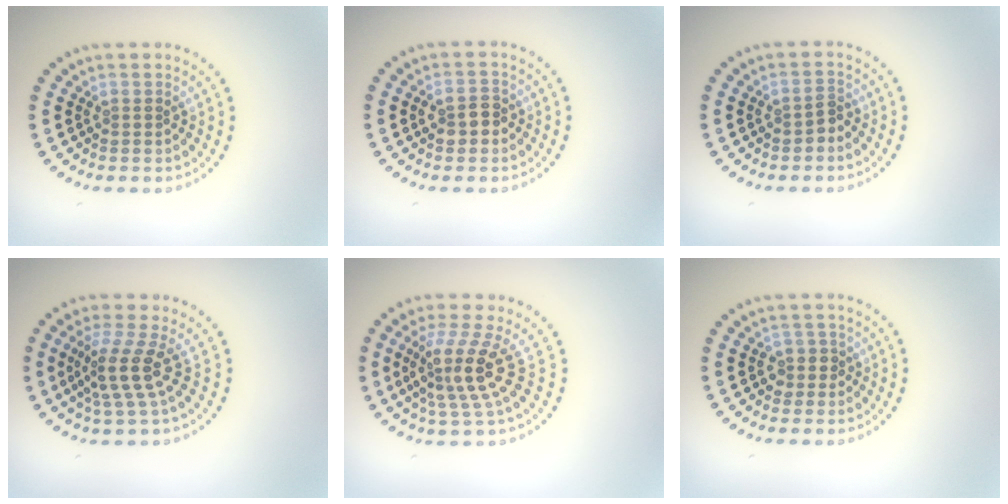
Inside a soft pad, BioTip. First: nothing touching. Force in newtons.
{"total": 2.3, "press": 2.3, "slide": 0.4}
{"total": 1.3, "press": 1.2, "slide": 0.6}
{"total": 3.6, "press": 2.7, "slide": 2.4}
{"total": 4.4, "press": 3.2, "slide": 3.0}
{"total": 1.7, "press": 1.4, "slide": 0.9}